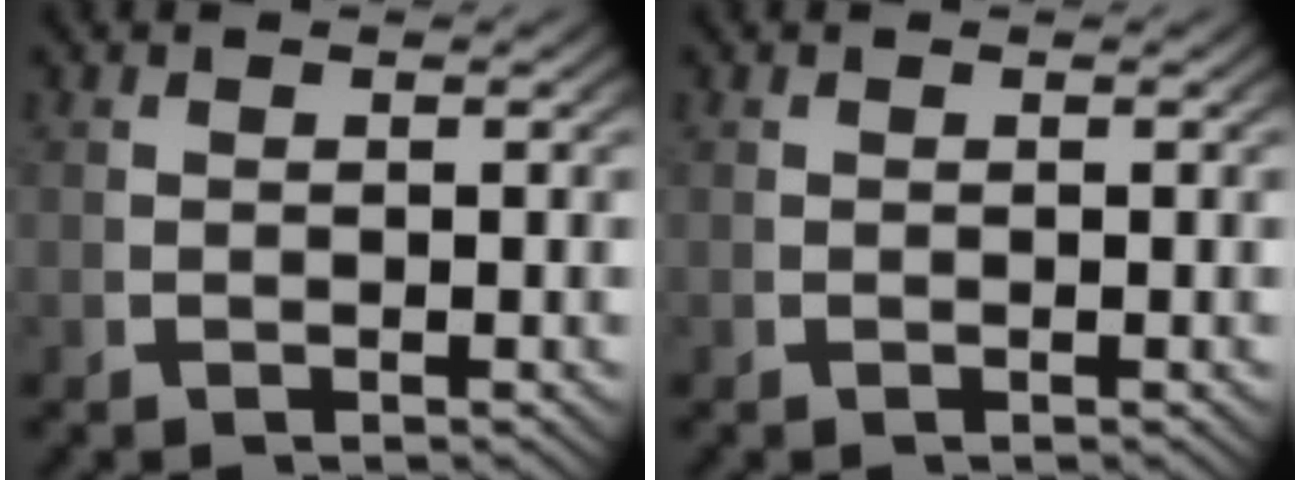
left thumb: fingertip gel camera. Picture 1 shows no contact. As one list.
[{"total": 0.0}]